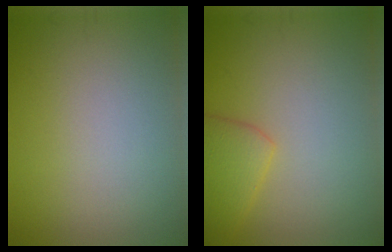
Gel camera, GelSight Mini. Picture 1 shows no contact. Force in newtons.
{"total": 2.8, "press": 2.7, "slide": 0.2}